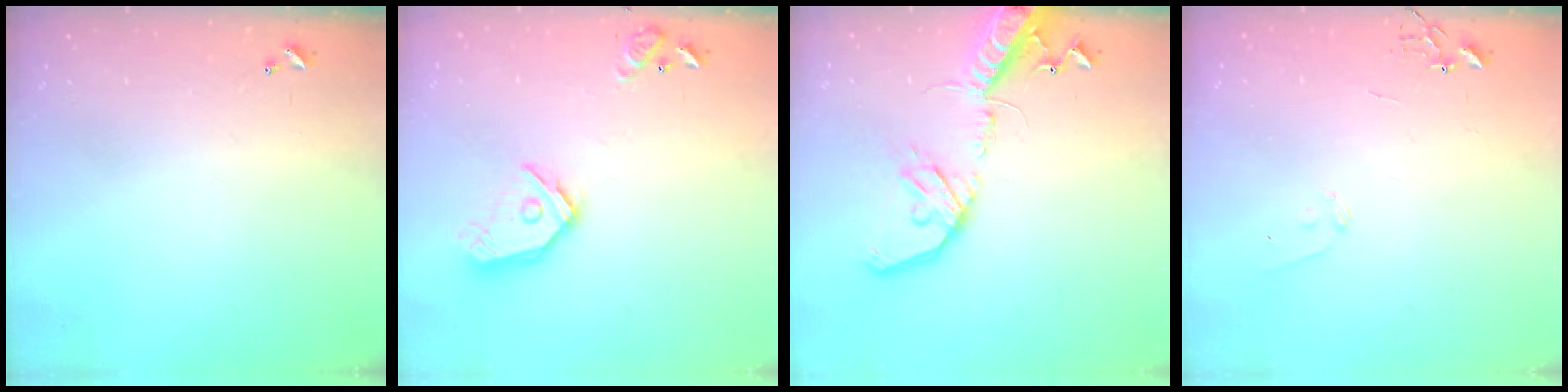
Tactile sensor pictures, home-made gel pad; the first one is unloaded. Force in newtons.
{"total": 14.7, "press": 14.6, "slide": 2.0}
{"total": 17.9, "press": 17.6, "slide": 3.7}
{"total": 7.1, "press": 7.0, "slide": 0.7}